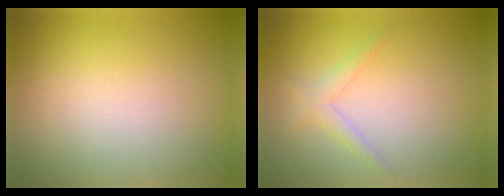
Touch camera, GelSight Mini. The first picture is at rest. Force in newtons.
{"total": 1.5, "press": 1.5, "slide": 0.1}